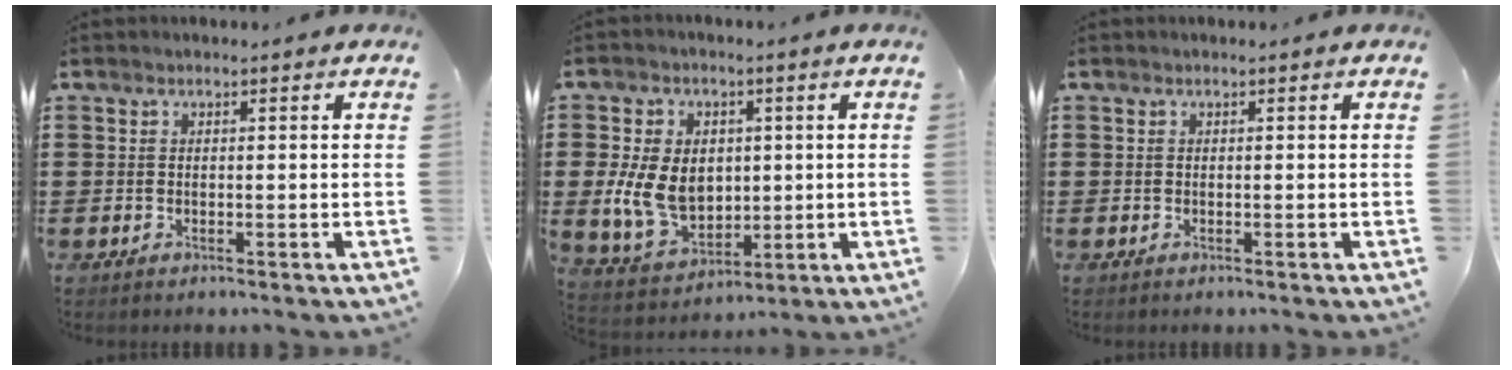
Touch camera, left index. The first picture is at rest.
{"total": 9.6, "force": [0.3, 7.2, 6.3], "torque": [-0.153, 0.008, 0.004]}
{"total": 0.0}